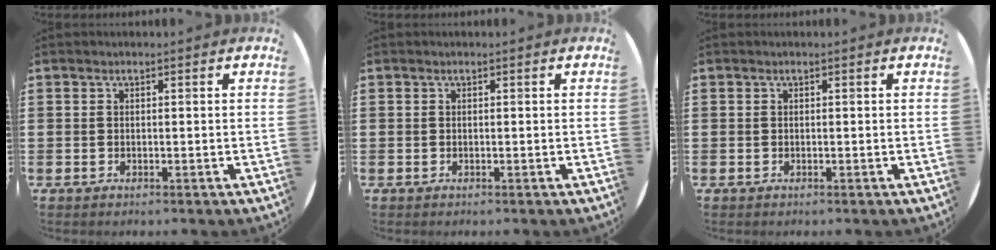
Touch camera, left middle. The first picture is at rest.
{"total": 0.0}
{"total": 0.0}